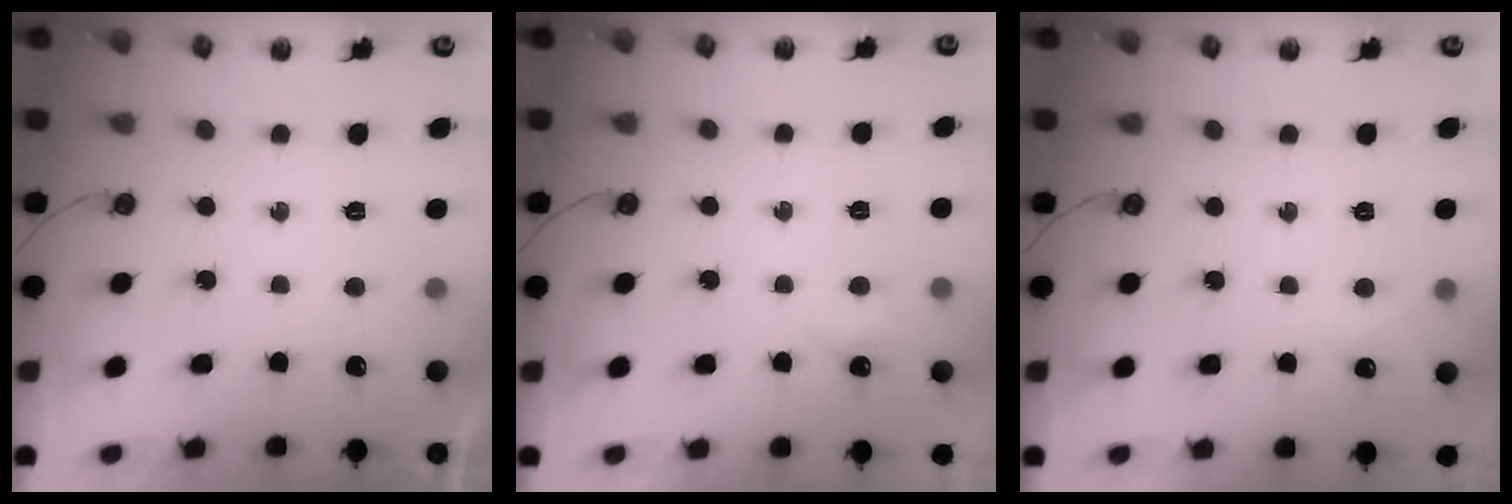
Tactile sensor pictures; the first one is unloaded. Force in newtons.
{"total": 2.7, "press": 2.6, "slide": 0.5}
{"total": 2.8, "press": 2.7, "slide": 0.5}